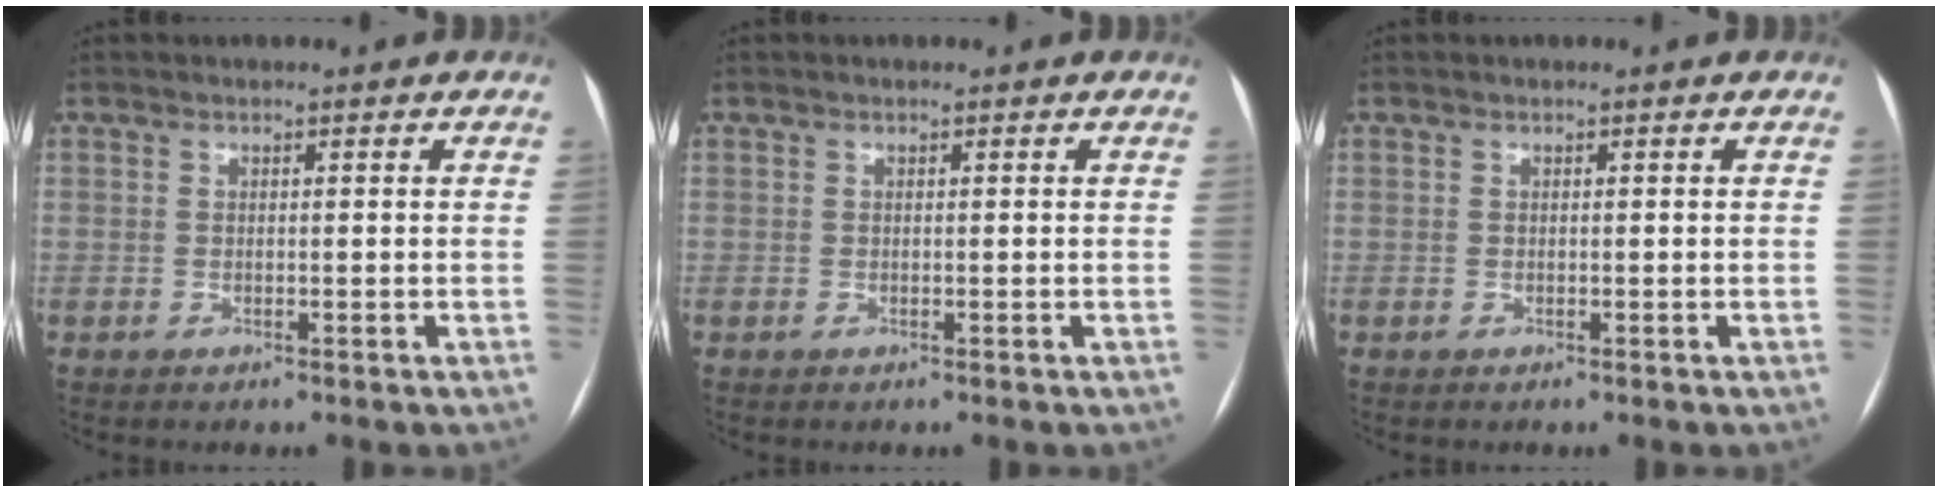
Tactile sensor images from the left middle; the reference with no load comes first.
{"total": 0.0}
{"total": 0.0}